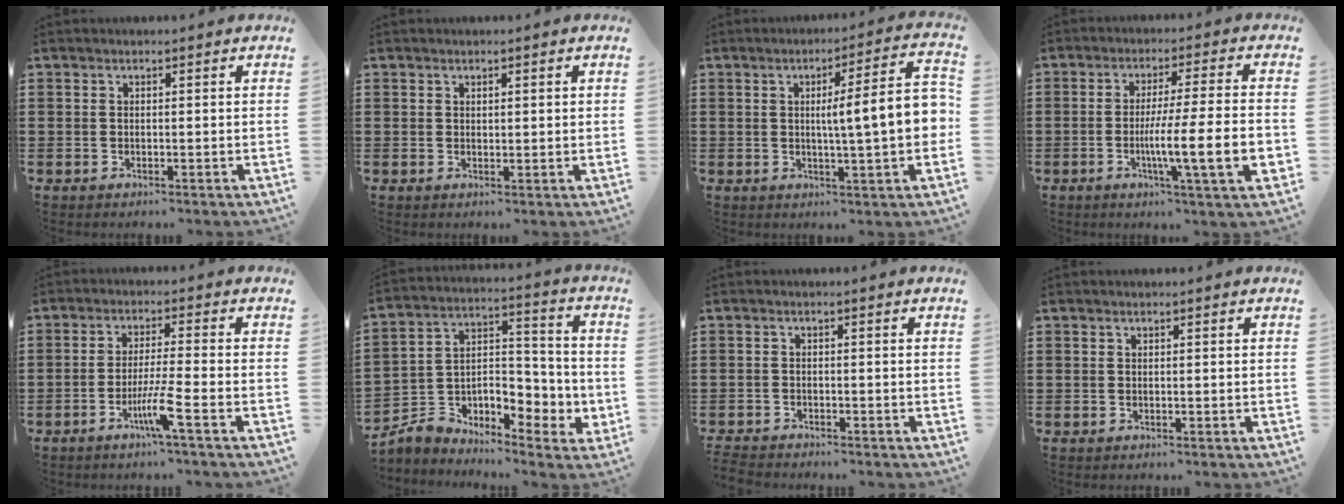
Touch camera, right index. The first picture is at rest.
{"total": 0.8, "force": [0.5, 0.4, 0.5], "torque": [-0.009, 0.003, 0.008]}
{"total": 9.6, "force": [0.4, 1.0, 9.6], "torque": [-0.147, -0.009, -0.002]}
{"total": 11.8, "force": [-2.9, 1.0, 11.4], "torque": [-0.196, -0.015, -0.053]}
{"total": 5.7, "force": [-3.0, -0.5, 4.8], "torque": [-0.092, -0.012, -0.057]}
{"total": 4.9, "force": [-2.0, 4.2, 1.4], "torque": [-0.041, -0.008, -0.037]}
{"total": 1.8, "force": [-1.8, 0.1, -0.1], "torque": [-0.004, 0.002, -0.039]}
{"total": 0.0}